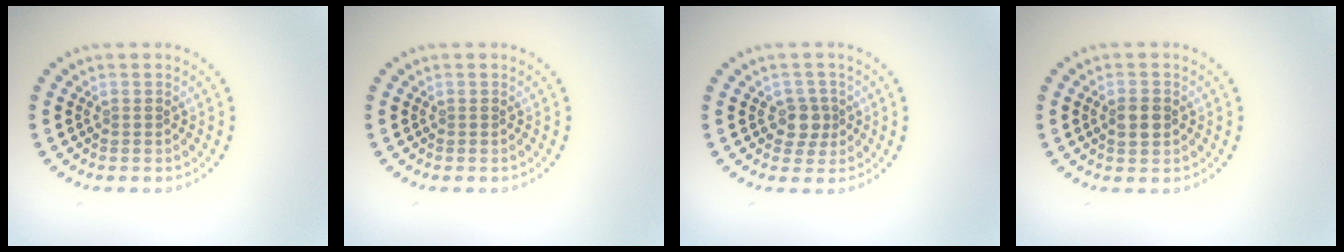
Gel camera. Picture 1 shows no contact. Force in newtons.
{"total": 0.0}
{"total": 2.0, "press": 1.7, "slide": 1.0}
{"total": 2.0, "press": 2.0, "slide": 0.2}